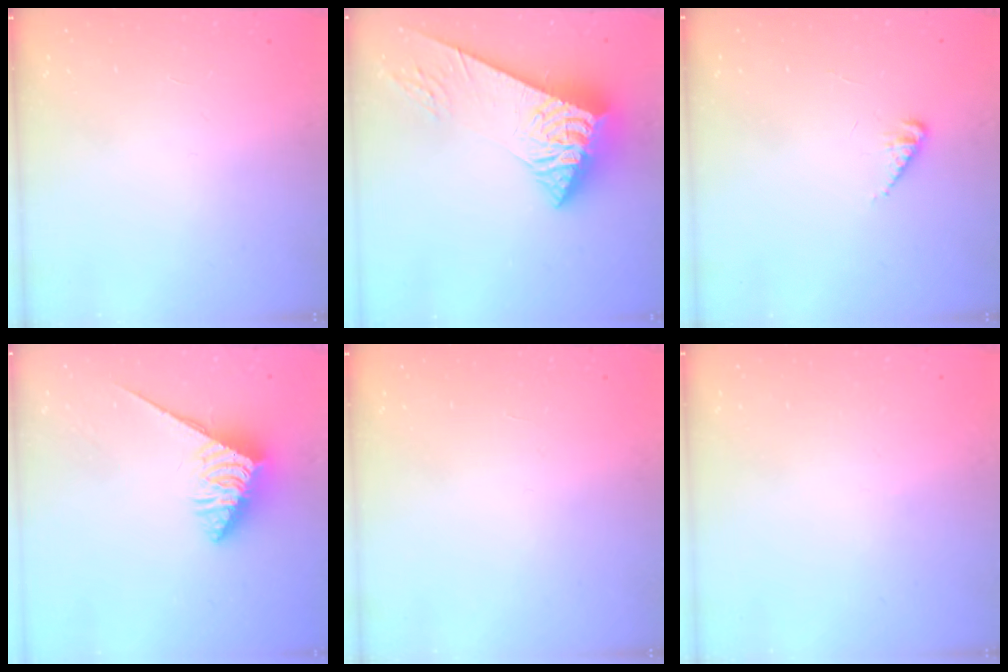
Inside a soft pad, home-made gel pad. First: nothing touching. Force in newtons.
{"total": 8.3, "press": 8.2, "slide": 1.0}
{"total": 2.7, "press": 2.6, "slide": 0.4}
{"total": 6.0, "press": 6.0, "slide": 0.1}
{"total": 0.0}
{"total": 0.0}